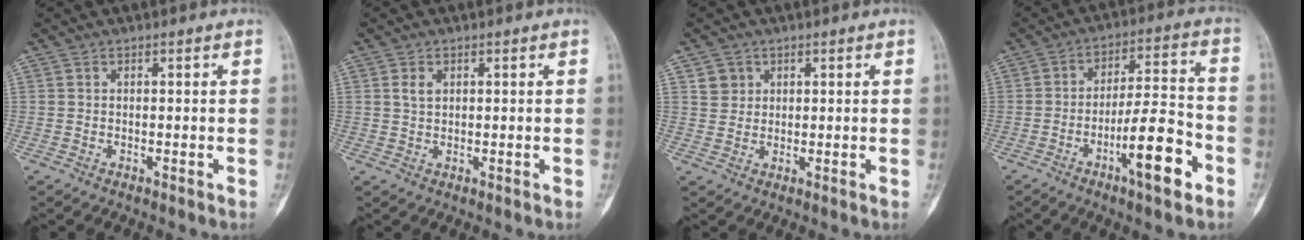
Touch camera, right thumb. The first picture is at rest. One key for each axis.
{"total": 2.1, "fx": 0.7, "fy": 1.4, "fz": 1.4, "tx": -0.023, "ty": 0.000, "tz": 0.016}
{"total": 3.0, "fx": 1.4, "fy": 2.6, "fz": 0.5, "tx": 0.009, "ty": -0.006, "tz": 0.023}
{"total": 12.8, "fx": -5.8, "fy": 3.0, "fz": 11.0, "tx": -0.169, "ty": 0.035, "tz": -0.092}